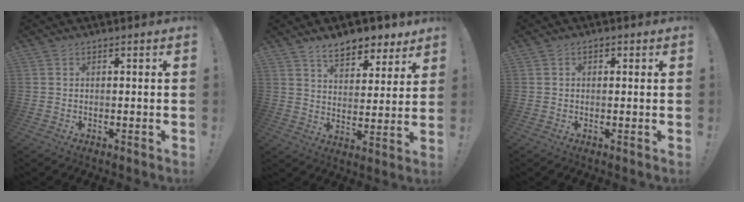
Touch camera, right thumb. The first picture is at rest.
{"total": 9.5, "force": [7.3, 4.6, 4.0], "torque": [-0.051, -0.051, 0.132]}
{"total": 1.2, "force": [0.0, 1.0, 0.6], "torque": [-0.003, 0.002, -0.003]}